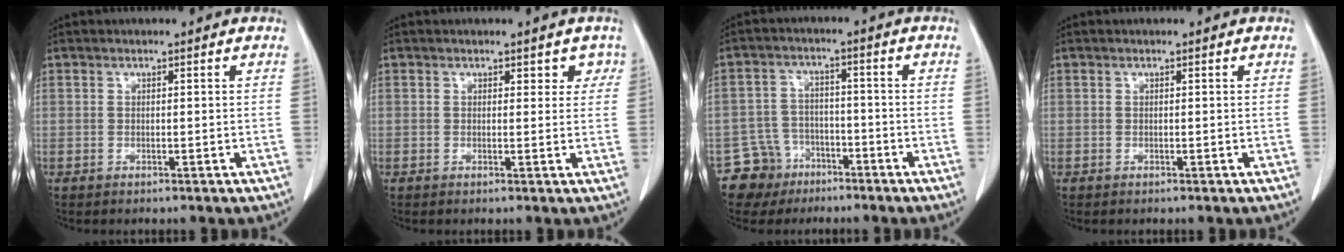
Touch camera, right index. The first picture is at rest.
{"total": 2.4, "force": [1.1, 1.7, 1.3], "torque": [0.007, 0.006, 0.003]}
{"total": 6.8, "force": [-4.4, 5.2, -0.1], "torque": [0.006, 0.008, -0.078]}
{"total": 0.0}